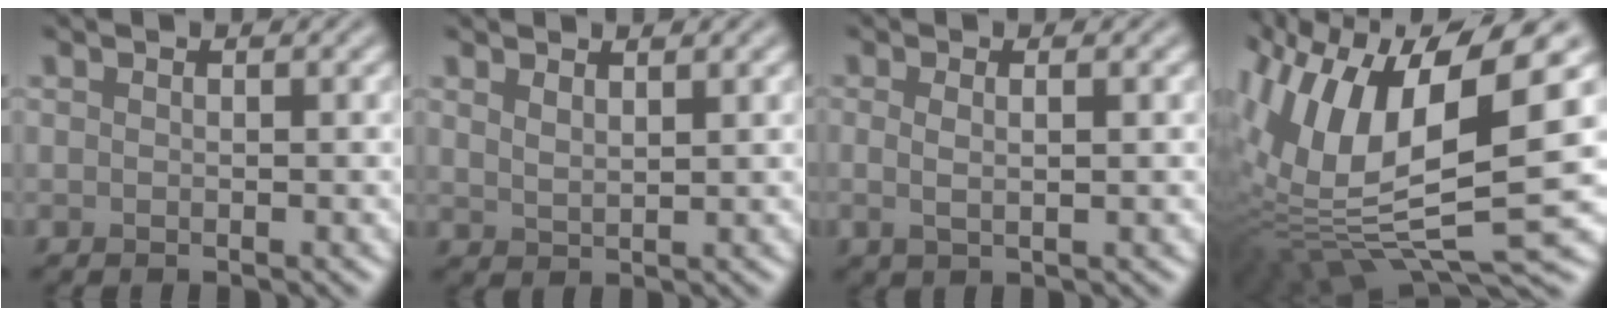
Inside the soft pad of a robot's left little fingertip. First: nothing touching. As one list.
[{"total": 1.5, "force": [1.3, 0.4, 0.8], "torque": [-0.019, -0.001, 0.026]}, {"total": 1.8, "force": [0.2, 0.5, 1.7], "torque": [-0.031, 0.001, 0.002]}, {"total": 14.8, "force": [2.8, 6.6, 13.0], "torque": [-0.273, -0.006, 0.049]}]